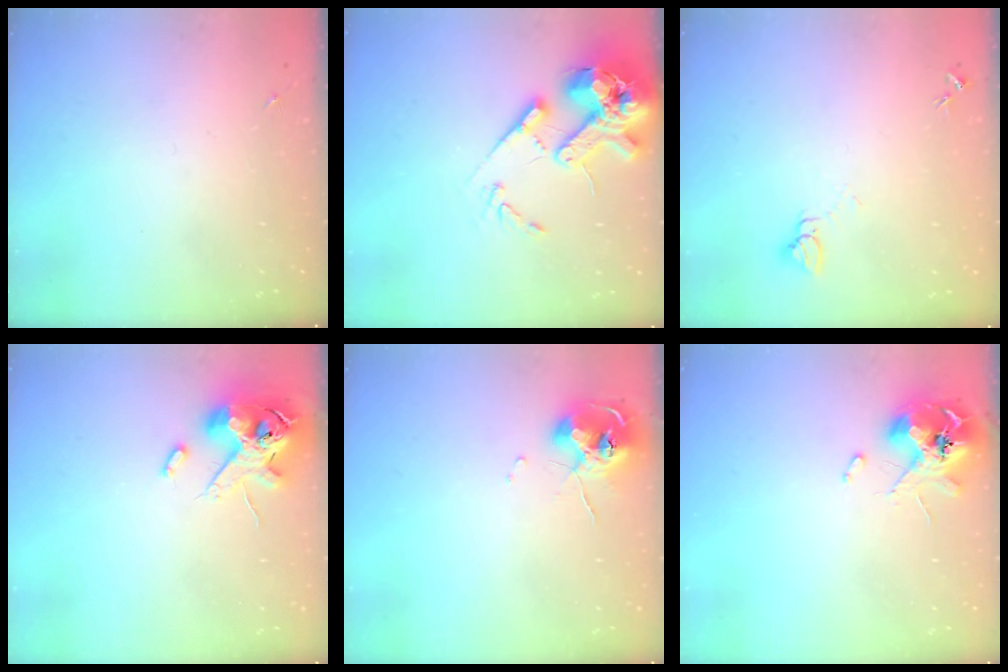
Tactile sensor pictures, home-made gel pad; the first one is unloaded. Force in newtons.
{"total": 18.0, "press": 17.8, "slide": 2.5}
{"total": 4.1, "press": 4.1, "slide": 0.2}
{"total": 14.2, "press": 14.0, "slide": 2.3}
{"total": 10.0, "press": 9.9, "slide": 1.4}
{"total": 14.3, "press": 14.2, "slide": 1.4}